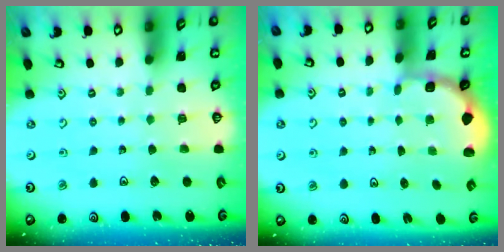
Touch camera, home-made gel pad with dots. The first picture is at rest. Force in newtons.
{"total": 1.8, "press": 1.7, "slide": 0.7}